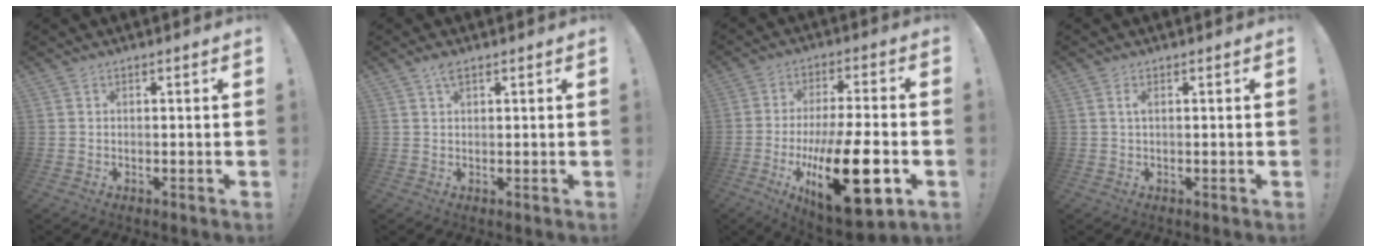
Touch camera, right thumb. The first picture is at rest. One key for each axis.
{"total": 2.3, "fx": 1.4, "fy": 1.0, "fz": 1.5, "tx": -0.024, "ty": -0.002, "tz": 0.024}
{"total": 23.6, "fx": -7.2, "fy": 8.1, "fz": 20.9, "tx": -0.351, "ty": 0.033, "tz": -0.104}
{"total": 1.1, "fx": 0.1, "fy": 0.2, "fz": 1.0, "tx": -0.015, "ty": 0.000, "tz": -0.001}